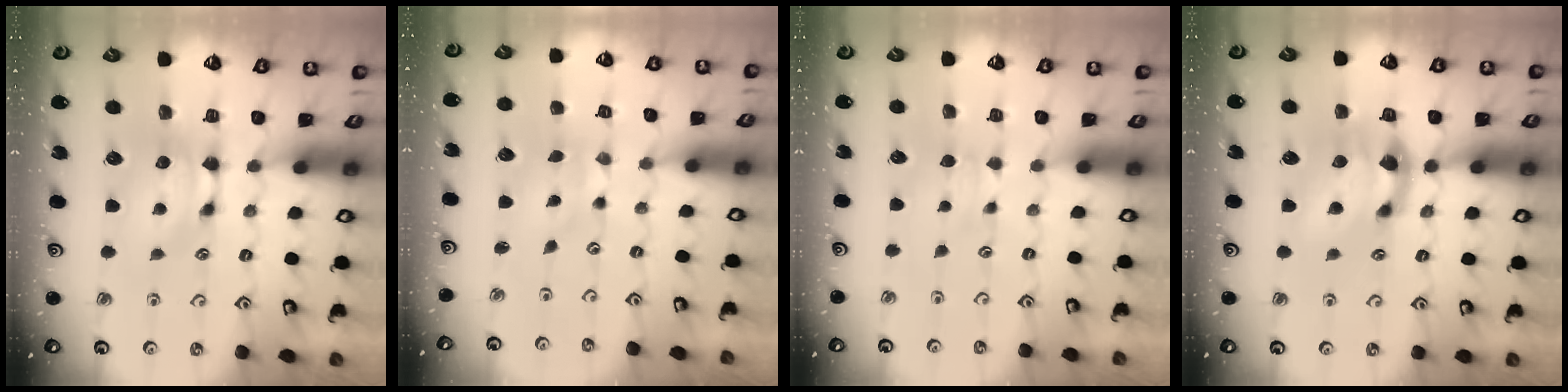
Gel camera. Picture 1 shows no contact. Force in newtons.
{"total": 4.0, "press": 3.9, "slide": 0.6}
{"total": 1.6, "press": 1.5, "slide": 0.5}
{"total": 2.8, "press": 2.3, "slide": 1.7}